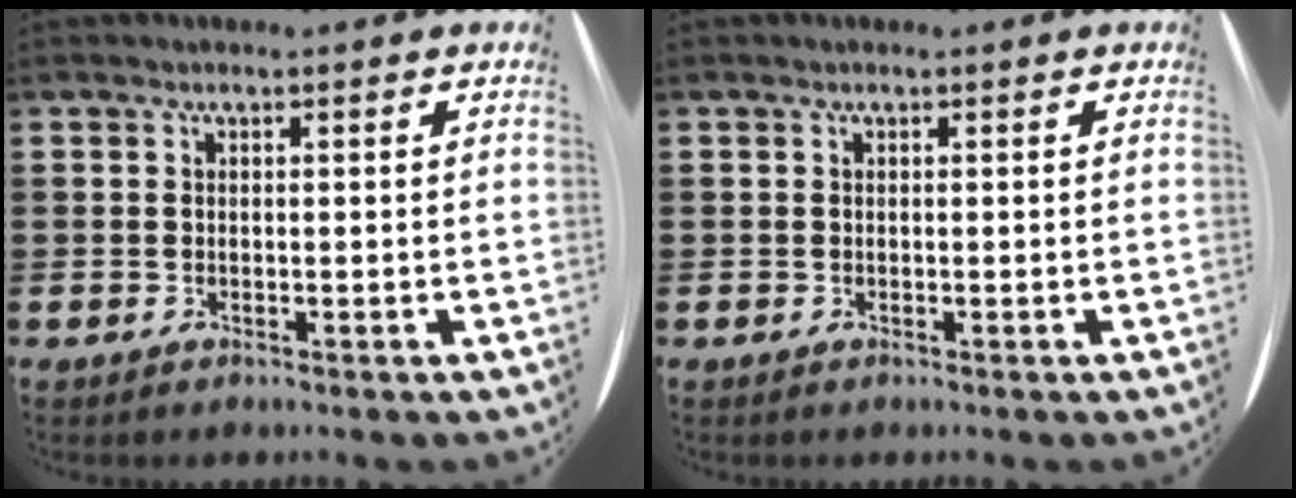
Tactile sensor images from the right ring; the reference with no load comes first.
{"total": 0.0}